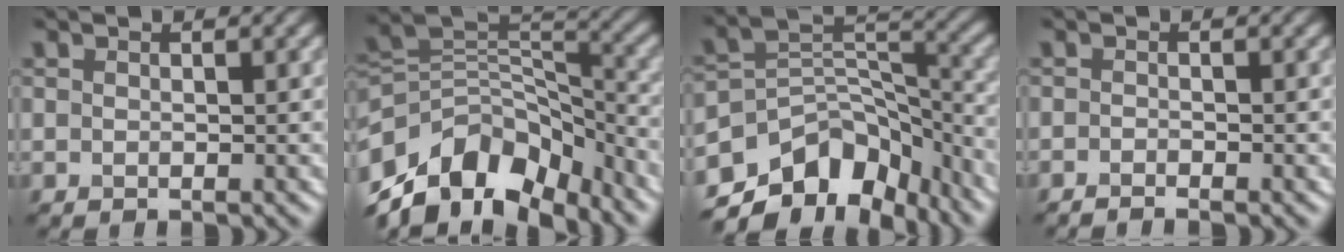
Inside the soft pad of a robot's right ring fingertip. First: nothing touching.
{"total": 11.6, "force": [-7.5, 7.1, 5.4], "torque": [-0.102, 0.020, -0.141]}
{"total": 10.9, "force": [-8.0, 6.0, 4.3], "torque": [-0.066, 0.011, -0.135]}
{"total": 0.9, "force": [-0.8, 0.1, 0.4], "torque": [-0.008, -0.002, -0.017]}